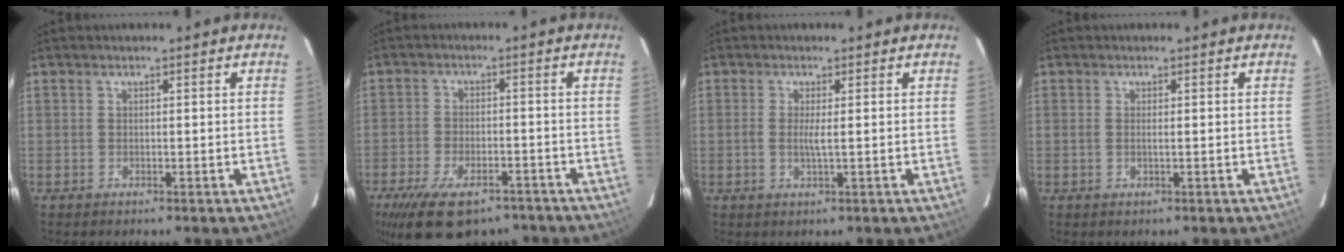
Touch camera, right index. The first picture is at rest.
{"total": 15.9, "force": [-11.1, 7.0, 8.9], "torque": [-0.192, -0.024, -0.174]}
{"total": 1.9, "force": [-0.1, -0.1, 1.9], "torque": [-0.037, -0.003, -0.004]}
{"total": 0.7, "force": [-0.1, -0.1, 0.7], "torque": [-0.013, 0.000, -0.003]}